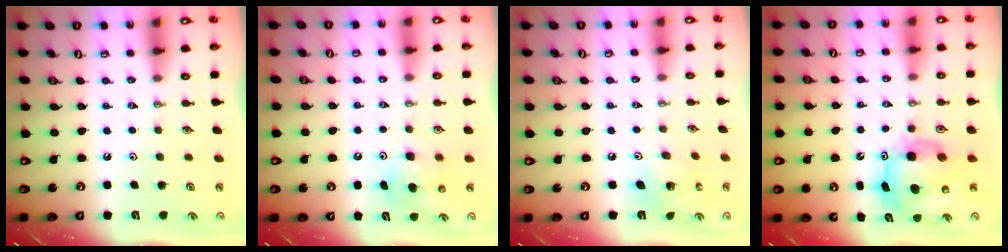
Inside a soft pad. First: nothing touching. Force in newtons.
{"total": 6.3, "press": 6.2, "slide": 1.2}
{"total": 8.6, "press": 8.6, "slide": 0.3}
{"total": 9.9, "press": 9.8, "slide": 1.3}